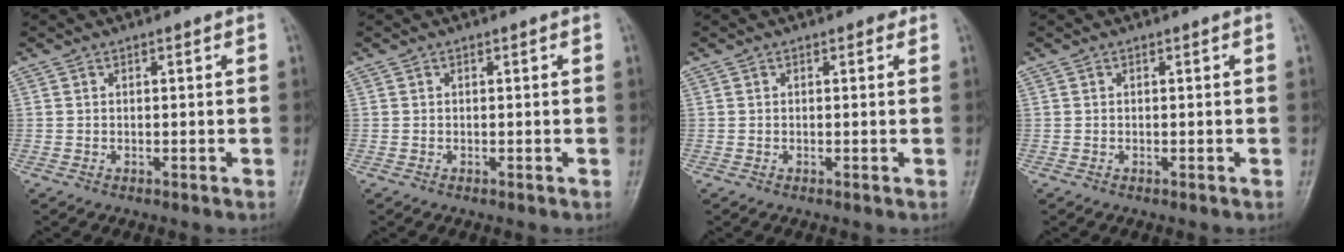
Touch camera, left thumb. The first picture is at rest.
{"total": 0.0}
{"total": 1.0, "force": [0.5, 0.6, 0.6], "torque": [0.002, 0.000, 0.001]}
{"total": 0.0}